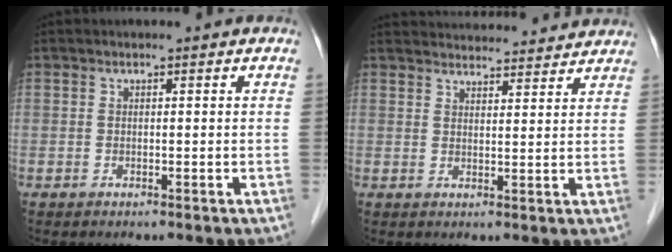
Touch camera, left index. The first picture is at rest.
{"total": 13.7, "force": [13.3, 1.9, 2.7], "torque": [-0.028, 0.029, 0.170]}